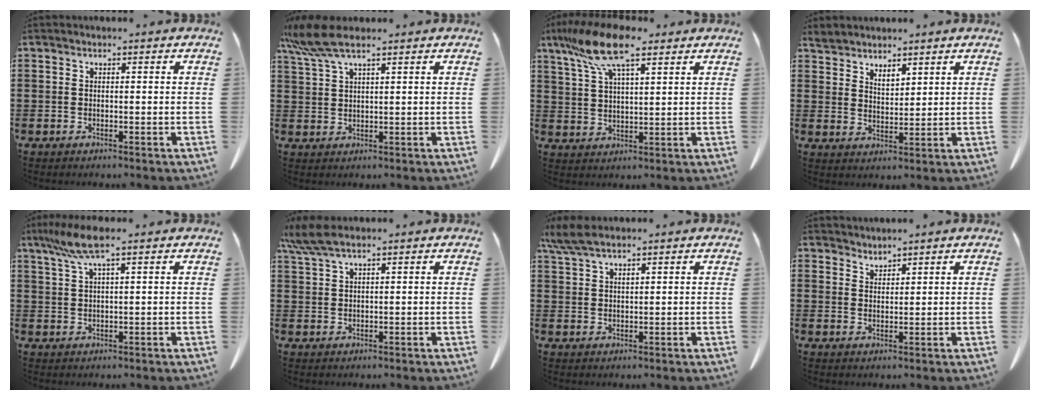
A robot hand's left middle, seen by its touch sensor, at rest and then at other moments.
{"total": 6.5, "force": [4.6, 1.1, 4.5], "torque": [-0.112, -0.008, 0.080]}
{"total": 10.8, "force": [7.0, 2.9, 7.7], "torque": [-0.170, -0.008, 0.126]}
{"total": 3.3, "force": [3.2, 0.8, 0.2], "torque": [-0.014, -0.006, 0.061]}
{"total": 5.8, "force": [3.3, 0.7, 4.7], "torque": [-0.106, 0.000, 0.057]}
{"total": 4.6, "force": [3.3, 0.7, 3.2], "torque": [-0.078, -0.002, 0.058]}
{"total": 4.0, "force": [3.1, 0.6, 2.5], "torque": [-0.056, -0.001, 0.057]}
{"total": 2.0, "force": [2.0, -0.1, -0.4], "torque": [0.002, -0.003, 0.039]}